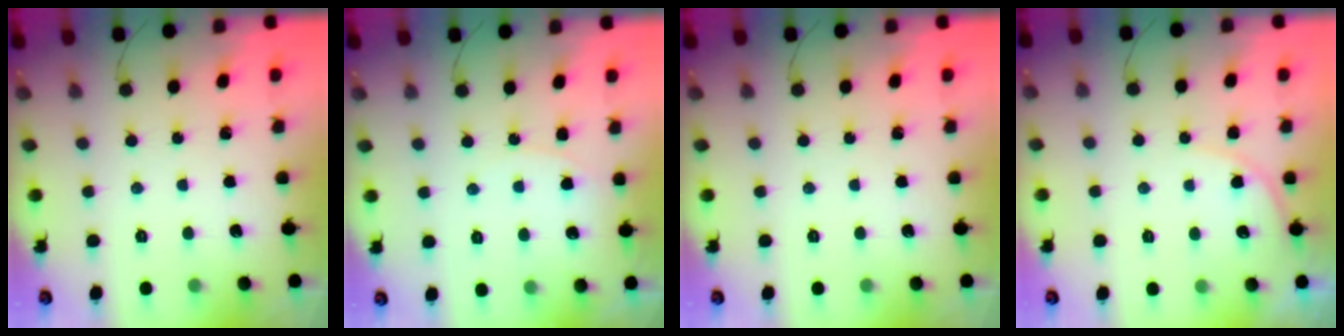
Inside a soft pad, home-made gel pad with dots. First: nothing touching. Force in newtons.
{"total": 4.8, "press": 4.8, "slide": 0.7}
{"total": 0.0}
{"total": 6.1, "press": 6.1, "slide": 0.7}